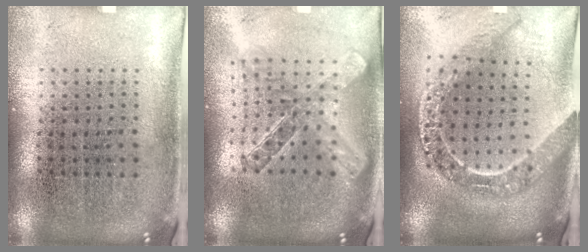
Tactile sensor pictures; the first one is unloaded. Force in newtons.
{"total": 2.1, "press": 1.7, "slide": 1.2}
{"total": 2.3, "press": 2.0, "slide": 1.2}